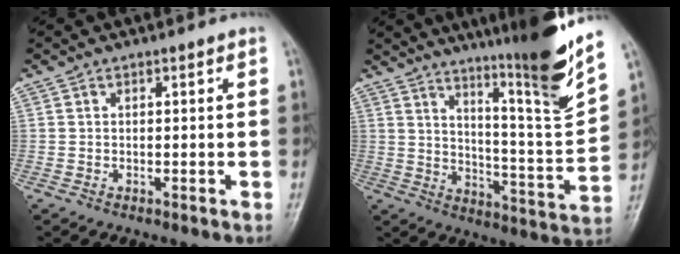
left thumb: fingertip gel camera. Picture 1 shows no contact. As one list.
[{"total": 18.9, "force": [12.7, 0.8, 14.0], "torque": [-0.187, -0.077, 0.197]}]